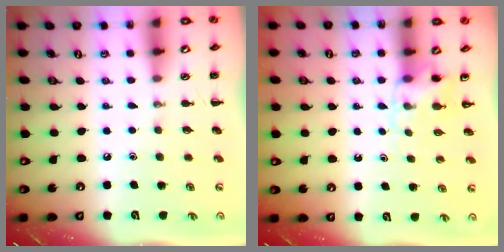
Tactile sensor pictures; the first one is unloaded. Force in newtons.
{"total": 4.5, "press": 4.3, "slide": 1.4}